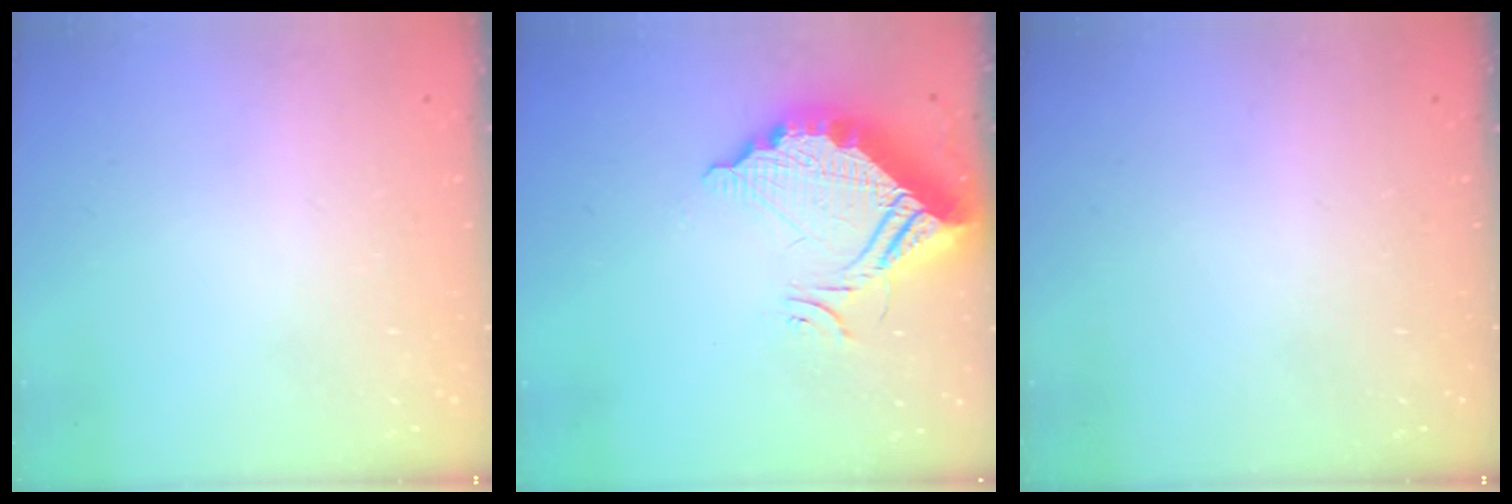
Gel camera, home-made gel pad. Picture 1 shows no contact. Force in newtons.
{"total": 14.2, "press": 14.1, "slide": 1.4}
{"total": 0.0}